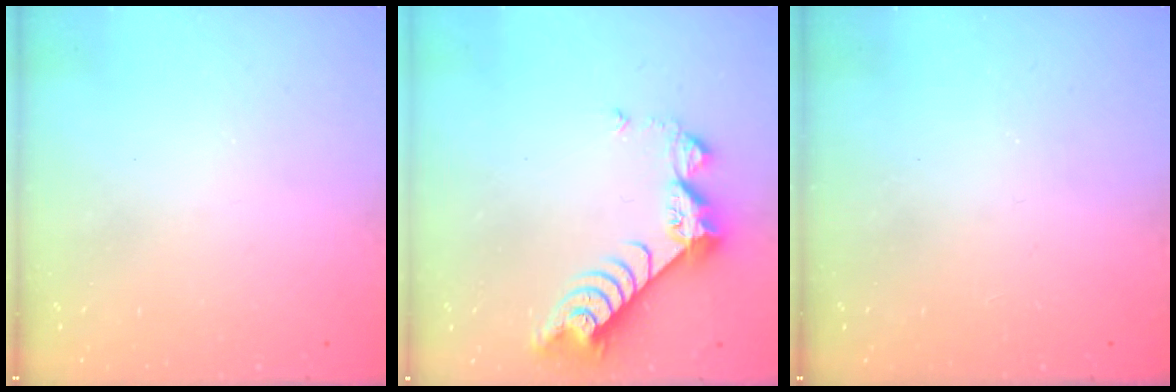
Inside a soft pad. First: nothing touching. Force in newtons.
{"total": 9.1, "press": 9.1, "slide": 0.6}
{"total": 1.7, "press": 1.7, "slide": 0.2}